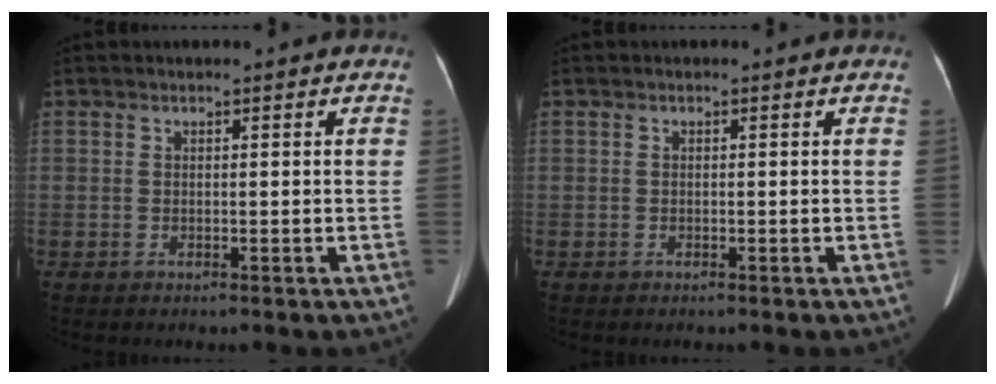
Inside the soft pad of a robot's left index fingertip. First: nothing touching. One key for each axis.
{"total": 0.0}